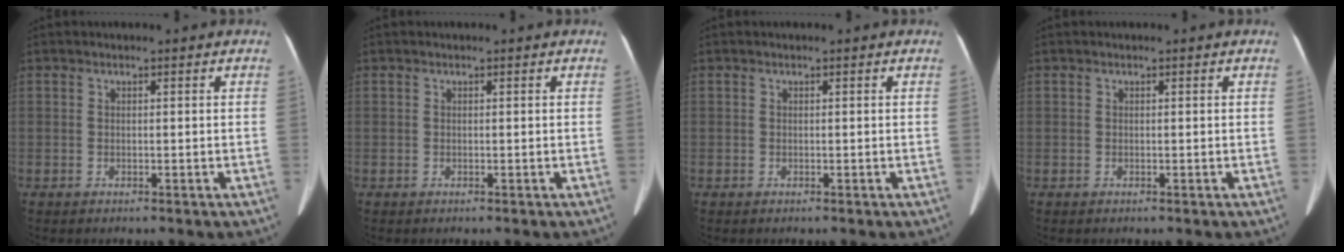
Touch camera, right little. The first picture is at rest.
{"total": 0.0}
{"total": 0.0}
{"total": 0.0}